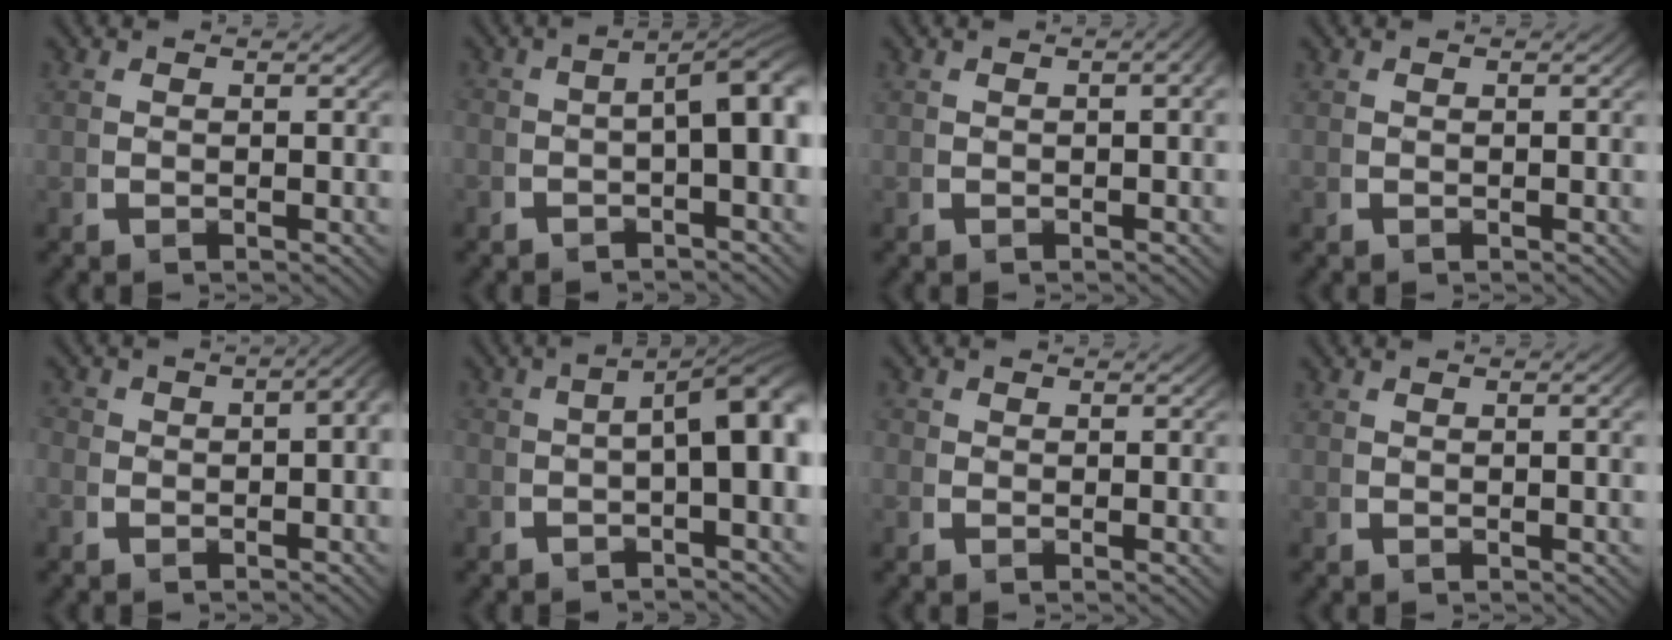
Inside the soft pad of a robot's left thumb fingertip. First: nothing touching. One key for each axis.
{"total": 5.9, "fx": -0.7, "fy": 2.8, "fz": 5.2, "tx": -0.060, "ty": -0.004, "tz": -0.014}
{"total": 1.9, "fx": -0.1, "fy": 0.7, "fz": 1.8, "tx": -0.019, "ty": 0.008, "tz": -0.005}
{"total": 0.0}
{"total": 4.0, "fx": -0.7, "fy": 2.7, "fz": 2.9, "tx": -0.031, "ty": 0.004, "tz": -0.021}
{"total": 6.6, "fx": -1.0, "fy": 3.2, "fz": 5.7, "tx": -0.071, "ty": -0.008, "tz": -0.016}
{"total": 0.9, "fx": -0.2, "fy": 0.9, "fz": 0.1, "tx": -0.002, "ty": -0.005, "tz": -0.009}
{"total": 0.6, "fx": -0.1, "fy": 0.2, "fz": 0.6, "tx": -0.010, "ty": 0.001, "tz": -0.001}